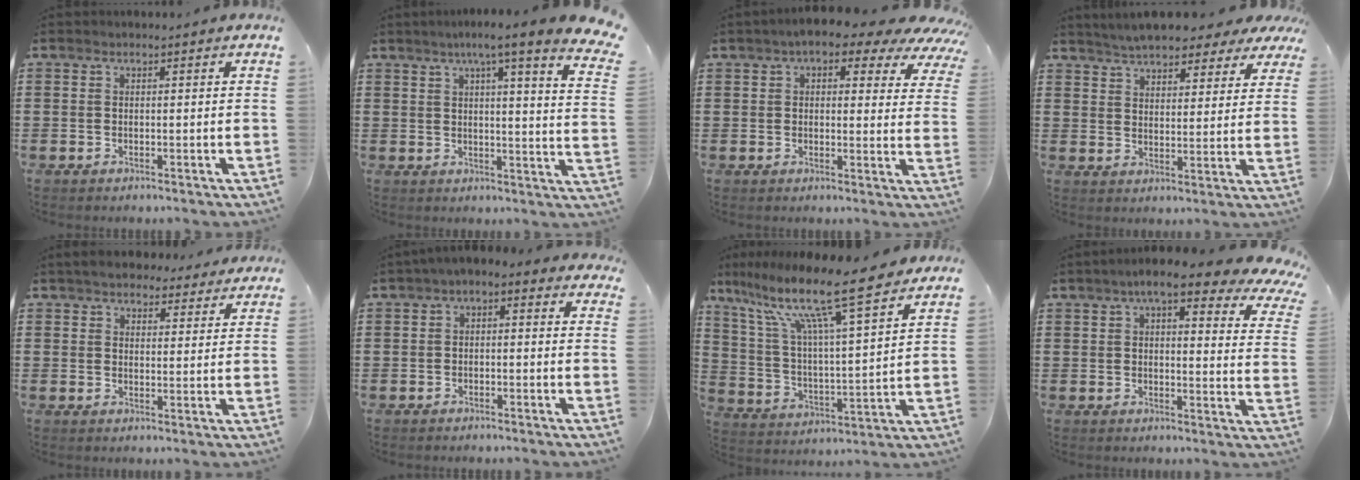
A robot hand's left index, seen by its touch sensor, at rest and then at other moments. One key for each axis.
{"total": 6.4, "fx": 4.4, "fy": -0.7, "fz": 4.6, "tx": -0.091, "ty": -0.029, "tz": 0.065}
{"total": 6.0, "fx": 4.3, "fy": 1.9, "fz": 3.8, "tx": -0.067, "ty": -0.019, "tz": 0.066}
{"total": 5.3, "fx": 5.0, "fy": 0.9, "fz": 1.4, "tx": -0.051, "ty": -0.017, "tz": 0.089}
{"total": 4.4, "fx": 4.1, "fy": 1.4, "fz": 0.8, "tx": -0.030, "ty": -0.007, "tz": 0.077}
{"total": 2.0, "fx": -1.8, "fy": 0.5, "fz": 0.8, "tx": -0.024, "ty": 0.002, "tz": -0.042}
{"total": 12.9, "fx": 10.0, "fy": 0.8, "fz": 8.2, "tx": -0.185, "ty": -0.062, "tz": 0.162}
{"total": 8.3, "fx": 6.1, "fy": 1.4, "fz": 5.5, "tx": -0.100, "ty": -0.019, "tz": 0.102}